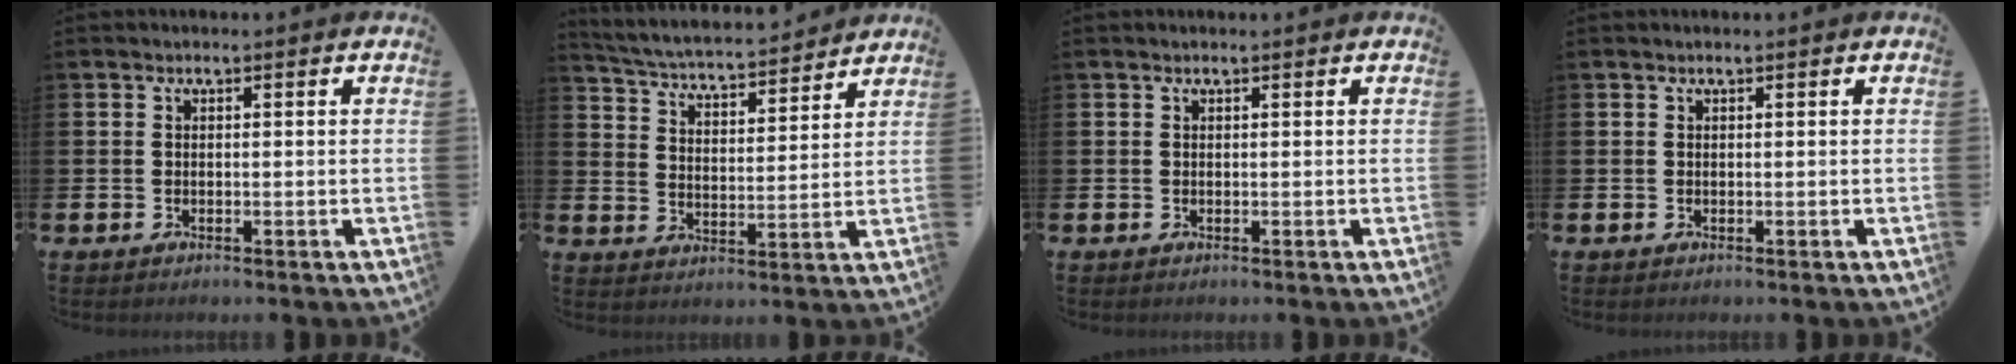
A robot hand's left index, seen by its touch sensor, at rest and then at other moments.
{"total": 4.8, "force": [4.6, 0.5, 0.9], "torque": [-0.045, -0.040, 0.076]}
{"total": 0.0}
{"total": 0.0}